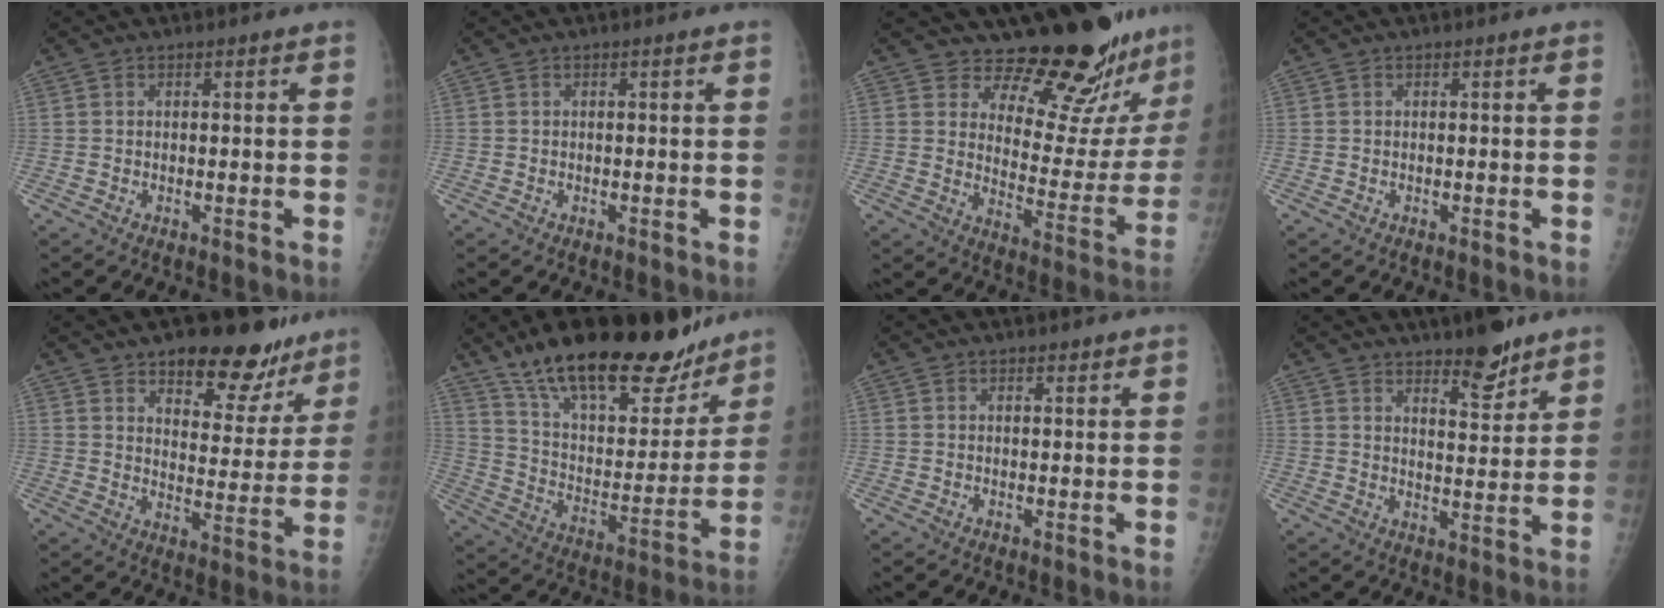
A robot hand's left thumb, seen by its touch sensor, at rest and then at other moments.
{"total": 0.0}
{"total": 19.2, "force": [17.1, 5.3, 6.8], "torque": [-0.039, -0.160, 0.221]}
{"total": 0.0}
{"total": 17.4, "force": [12.6, 8.2, 8.7], "torque": [-0.055, -0.078, 0.171]}
{"total": 28.7, "force": [21.0, 10.8, 16.3], "torque": [-0.215, -0.074, 0.334]}
{"total": 1.2, "force": [1.0, 0.5, 0.4], "torque": [0.004, -0.006, 0.012]}
{"total": 8.3, "force": [6.2, 2.7, 4.7], "torque": [-0.048, -0.046, 0.096]}